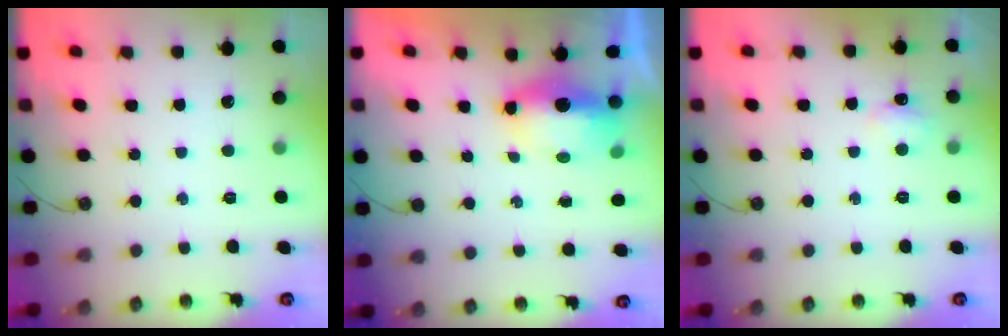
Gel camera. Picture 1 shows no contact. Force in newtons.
{"total": 12.7, "press": 8.4, "slide": 9.5}
{"total": 5.2, "press": 5.1, "slide": 0.9}